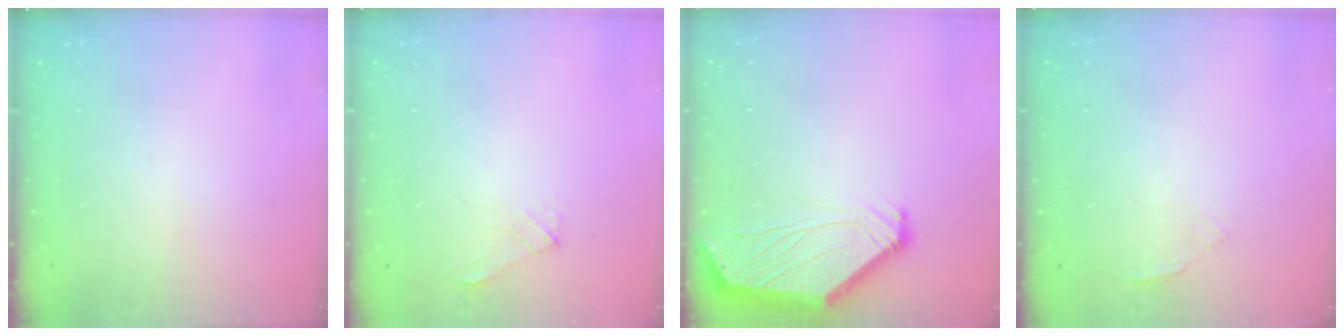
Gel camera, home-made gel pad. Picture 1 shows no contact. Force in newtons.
{"total": 1.9, "press": 1.9, "slide": 0.4}
{"total": 2.5, "press": 2.4, "slide": 0.6}
{"total": 1.1, "press": 1.0, "slide": 0.5}